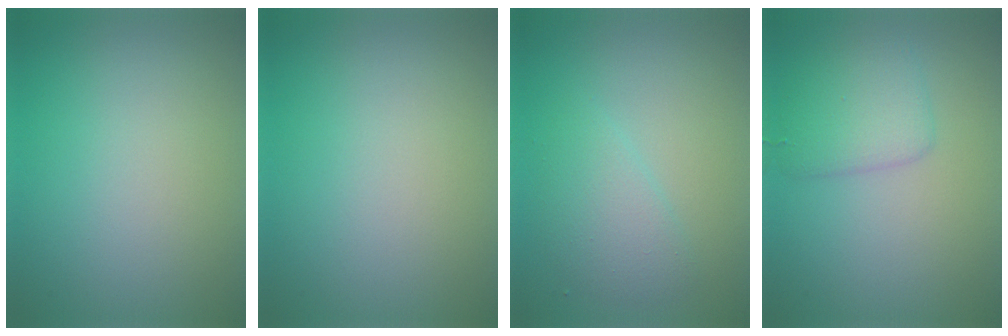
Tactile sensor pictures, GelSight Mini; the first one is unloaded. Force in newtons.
{"total": 0.0}
{"total": 2.5, "press": 2.5, "slide": 0.1}
{"total": 3.0, "press": 3.0, "slide": 0.2}